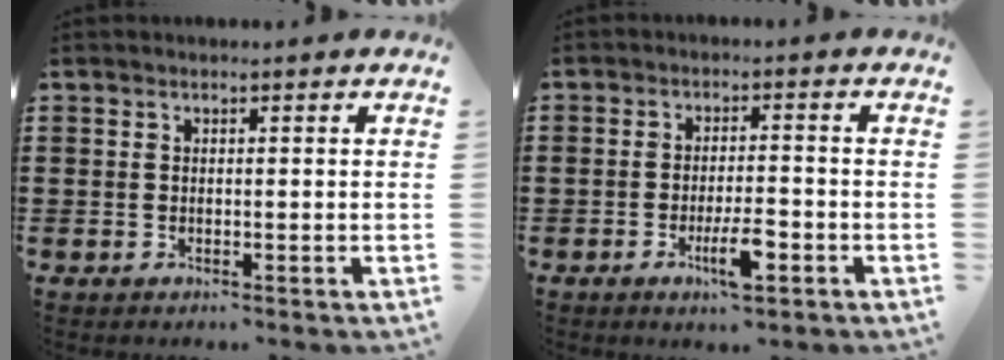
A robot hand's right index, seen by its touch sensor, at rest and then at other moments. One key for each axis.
{"total": 5.7, "fx": -2.5, "fy": 1.5, "fz": 4.9, "tx": -0.090, "ty": -0.005, "tz": -0.044}